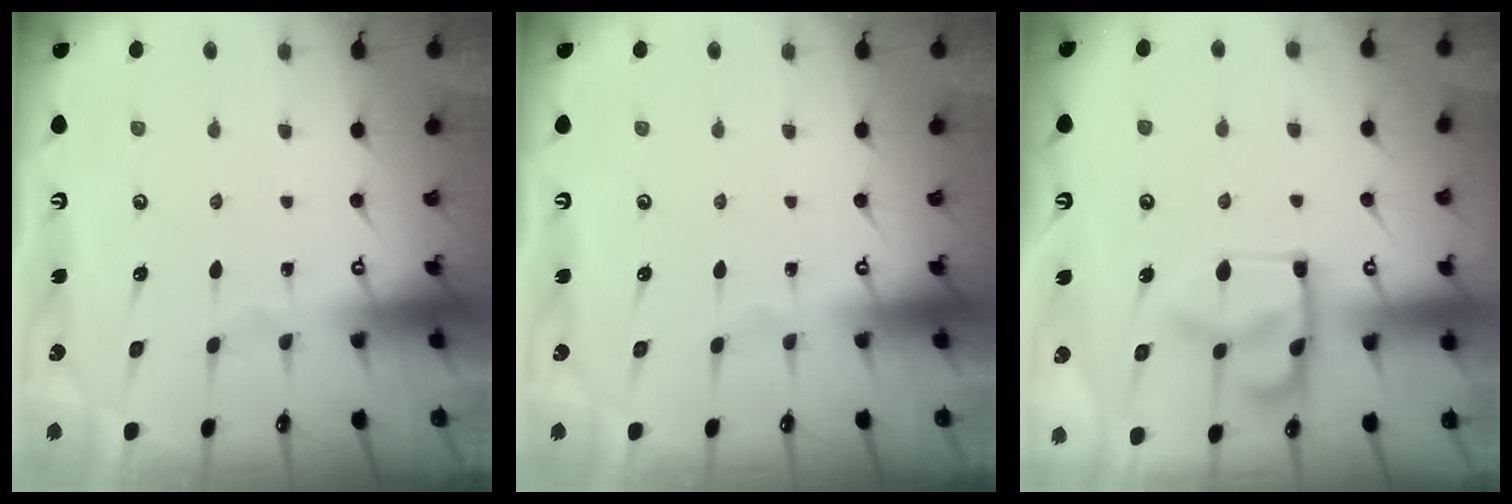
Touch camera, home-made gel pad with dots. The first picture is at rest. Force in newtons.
{"total": 0.0}
{"total": 9.6, "press": 9.5, "slide": 1.5}